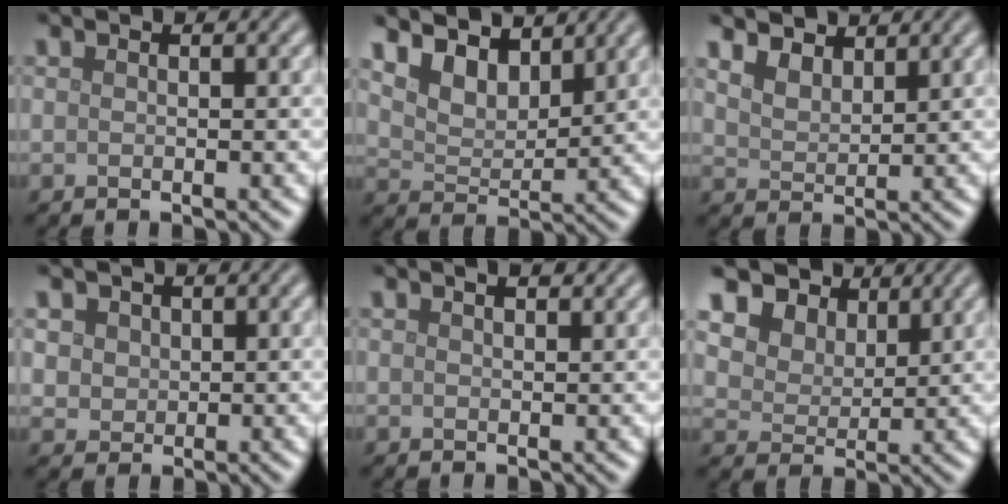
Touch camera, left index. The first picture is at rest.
{"total": 6.1, "force": [4.7, 2.8, 2.6], "torque": [-0.078, -0.007, 0.083]}
{"total": 4.6, "force": [3.8, 1.9, 1.9], "torque": [-0.055, 0.008, 0.058]}
{"total": 3.1, "force": [1.4, 2.4, 1.3], "torque": [-0.039, 0.006, 0.030]}
{"total": 1.5, "force": [1.1, 0.4, 0.9], "torque": [-0.014, 0.001, 0.016]}
{"total": 9.5, "force": [5.9, 6.3, 3.8], "torque": [-0.091, 0.009, 0.103]}